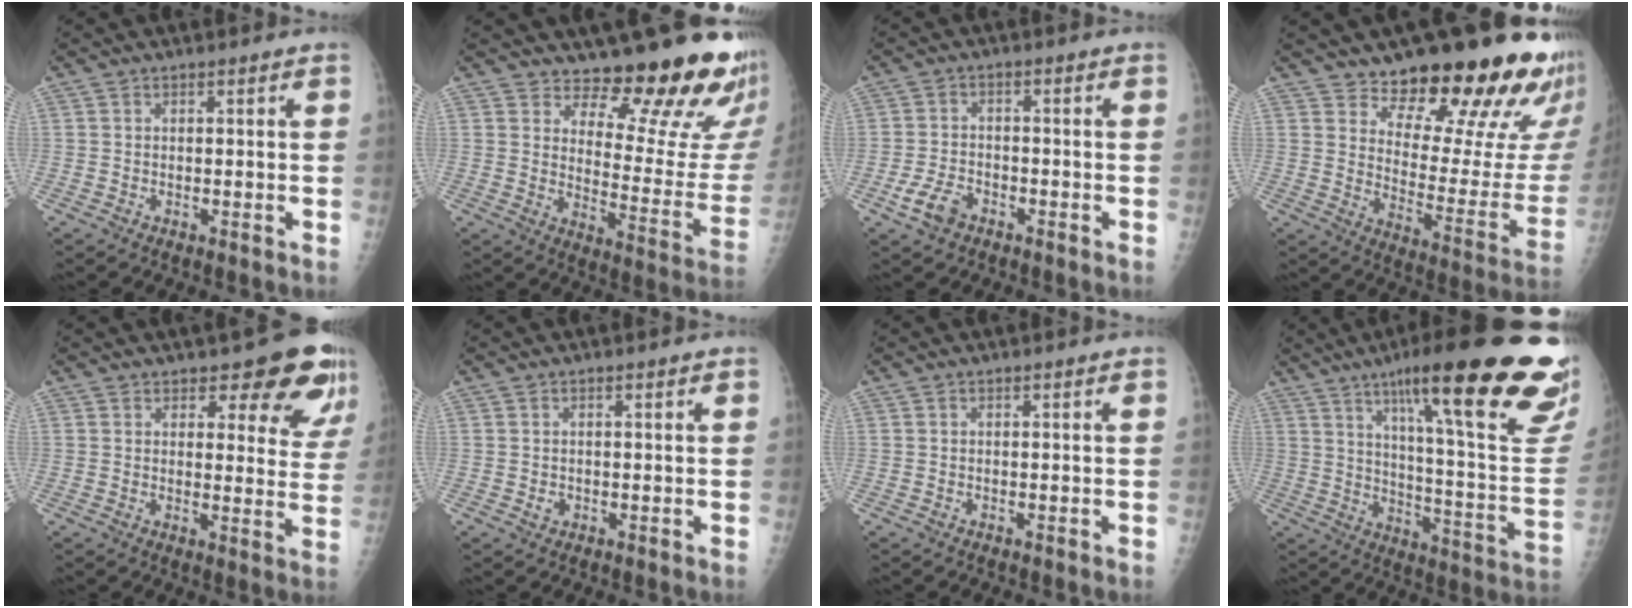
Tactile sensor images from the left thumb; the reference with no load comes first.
{"total": 18.6, "force": [15.8, 5.2, 8.5], "torque": [-0.064, -0.152, 0.196]}
{"total": 5.0, "force": [-2.9, 3.2, 2.6], "torque": [-0.052, 0.012, -0.052]}
{"total": 23.8, "force": [18.4, 7.4, 13.1], "torque": [-0.144, -0.141, 0.244]}
{"total": 11.4, "force": [8.4, 4.4, 6.3], "torque": [-0.028, -0.050, 0.091]}
{"total": 1.0, "force": [-0.2, 0.9, 0.2], "torque": [0.000, 0.000, 0.000]}
{"total": 0.0}
{"total": 32.3, "force": [20.0, 4.8, 24.9], "torque": [-0.276, -0.071, 0.284]}